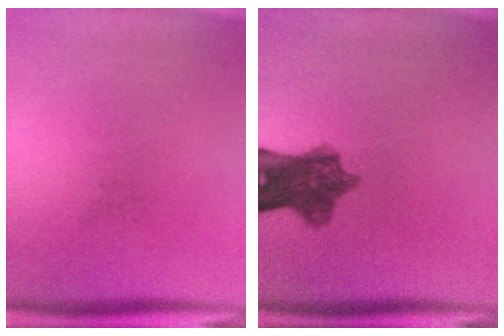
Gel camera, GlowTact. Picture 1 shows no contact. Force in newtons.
{"total": 8.4}